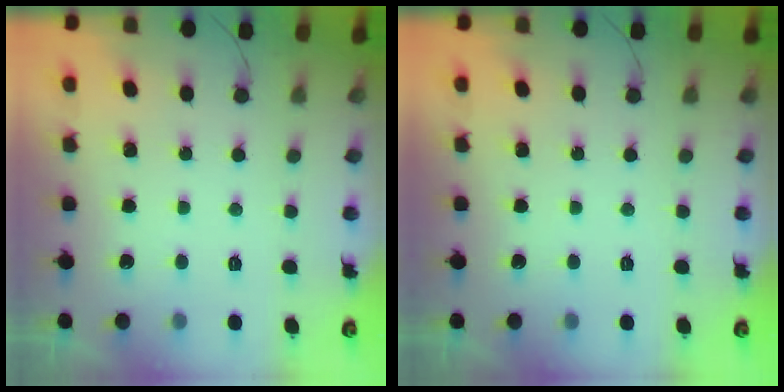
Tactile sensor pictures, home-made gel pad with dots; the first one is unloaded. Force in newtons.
{"total": 0.0}